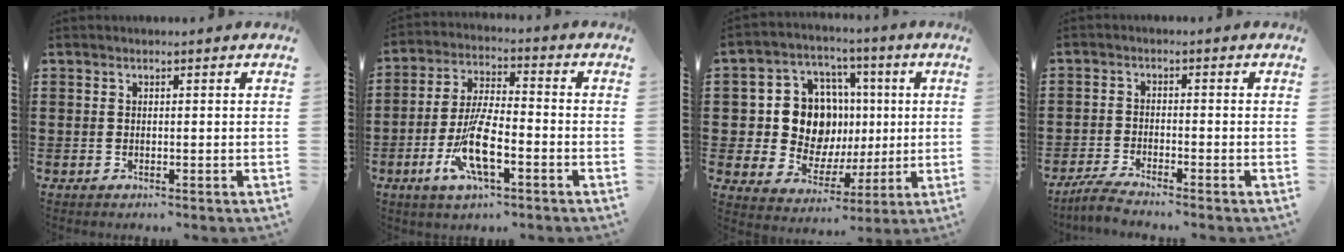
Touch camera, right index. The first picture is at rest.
{"total": 9.7, "force": [-3.8, 2.8, 8.4], "torque": [-0.181, -0.009, -0.072]}
{"total": 12.1, "force": [1.1, 10.5, 5.9], "torque": [-0.131, 0.015, 0.031]}
{"total": 3.1, "force": [-3.0, -0.3, 0.8], "torque": [-0.021, -0.001, -0.062]}